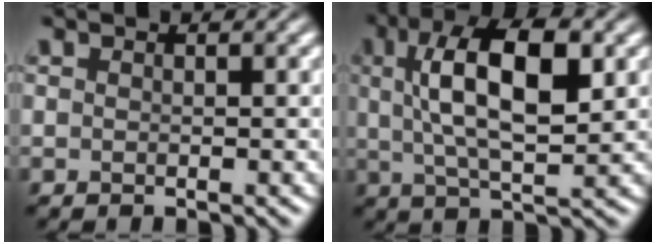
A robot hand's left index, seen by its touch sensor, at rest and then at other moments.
{"total": 9.6, "force": [2.1, 3.7, 8.6], "torque": [-0.149, 0.011, 0.032]}